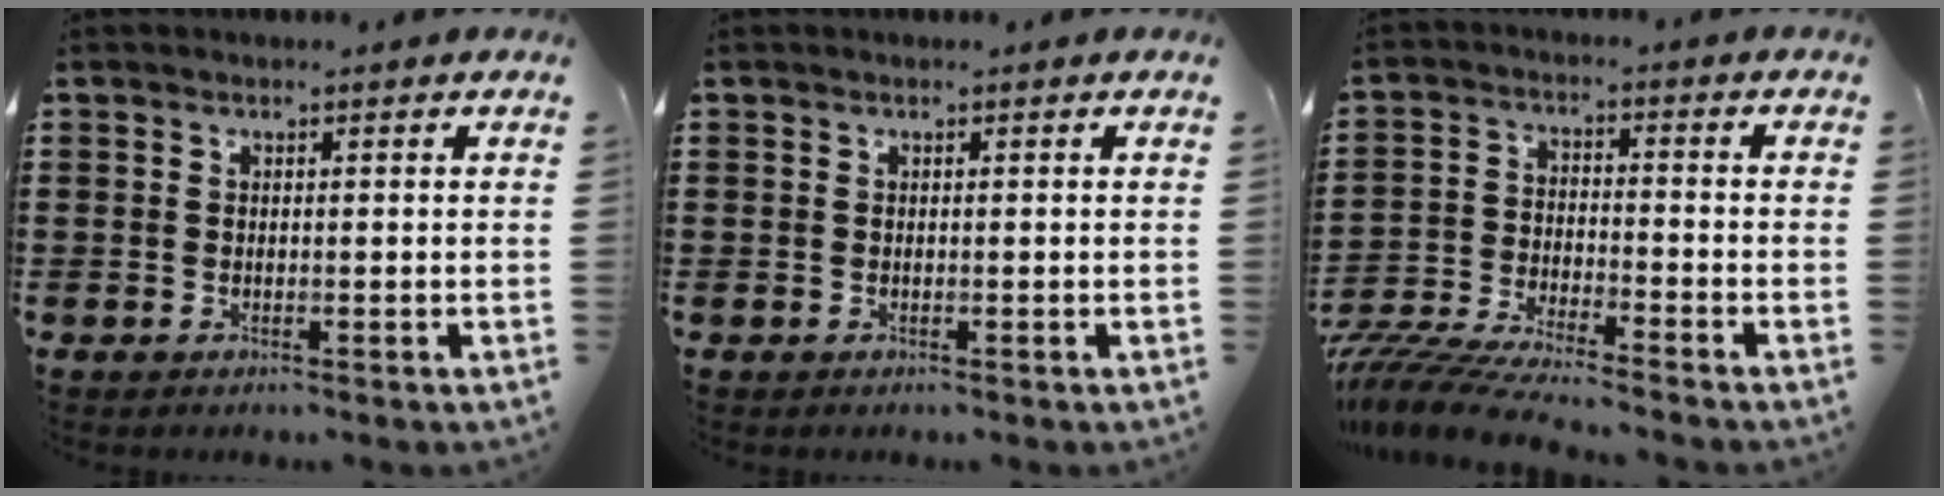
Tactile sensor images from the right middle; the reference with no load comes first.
{"total": 0.0}
{"total": 6.8, "force": [-6.6, 0.0, 1.7], "torque": [-0.048, -0.009, -0.134]}